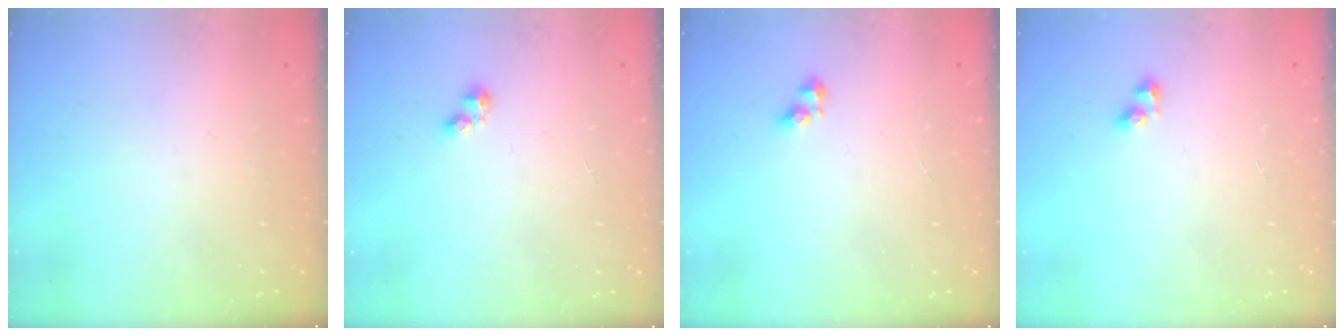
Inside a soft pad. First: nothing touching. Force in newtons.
{"total": 2.7, "press": 2.7, "slide": 0.4}
{"total": 3.6, "press": 3.6, "slide": 0.7}
{"total": 2.6, "press": 2.3, "slide": 1.1}